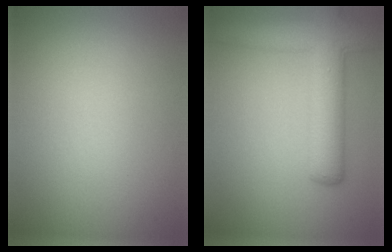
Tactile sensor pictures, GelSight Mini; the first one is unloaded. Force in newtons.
{"total": 6.6, "press": 6.6, "slide": 0.4}